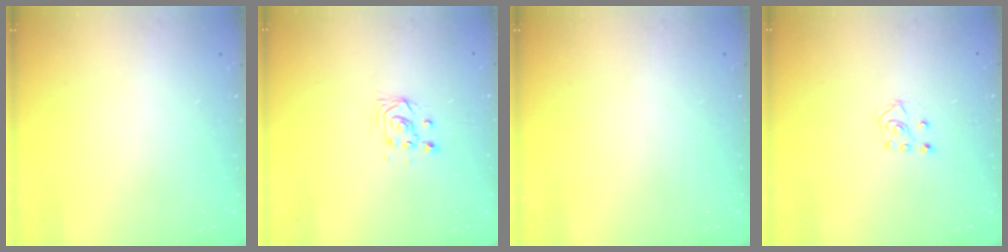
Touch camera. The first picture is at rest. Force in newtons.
{"total": 3.7, "press": 3.7, "slide": 0.3}
{"total": 0.0}
{"total": 4.9, "press": 4.8, "slide": 0.8}